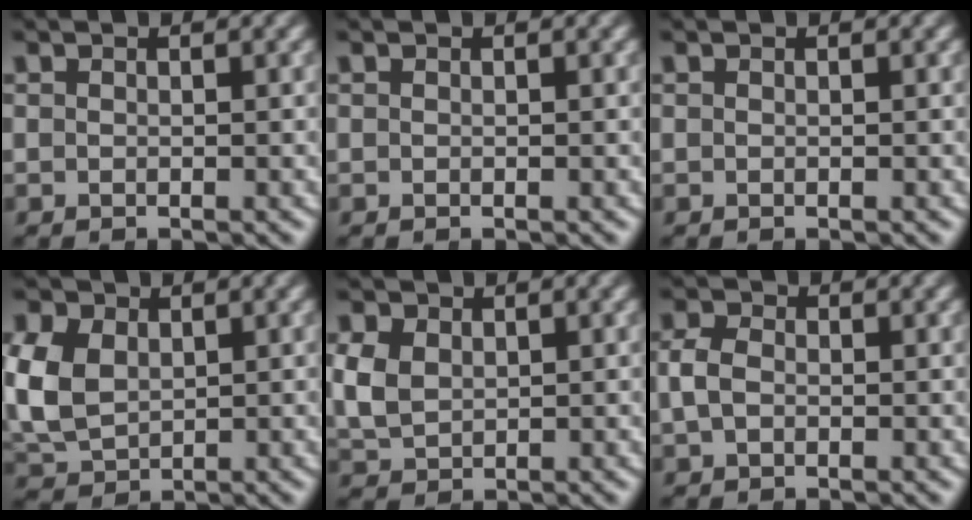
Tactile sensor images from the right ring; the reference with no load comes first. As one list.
[{"total": 0.0}, {"total": 0.0}, {"total": 7.9, "force": [-0.1, 6.9, 3.8], "torque": [-0.118, -0.024, 0.012]}, {"total": 5.7, "force": [0.2, 5.2, 2.3], "torque": [-0.071, -0.012, 0.011]}, {"total": 2.7, "force": [-0.3, 2.2, 1.5], "torque": [-0.045, -0.002, -0.006]}]